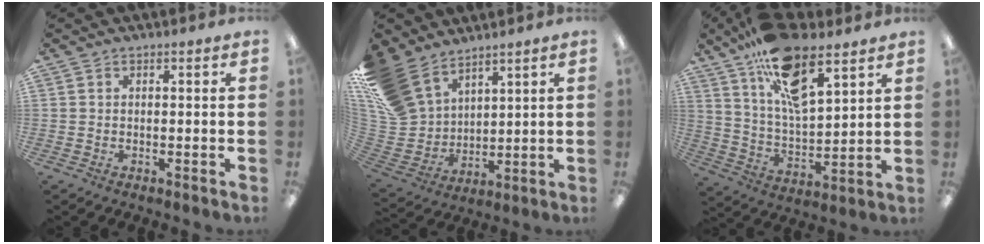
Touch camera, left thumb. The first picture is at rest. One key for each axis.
{"total": 16.8, "fx": 11.2, "fy": 11.2, "fz": 5.5, "tx": -0.163, "ty": -0.070, "tz": 0.221}
{"total": 17.4, "fx": 11.5, "fy": 6.6, "fz": 11.3, "tx": -0.202, "ty": -0.053, "tz": 0.201}